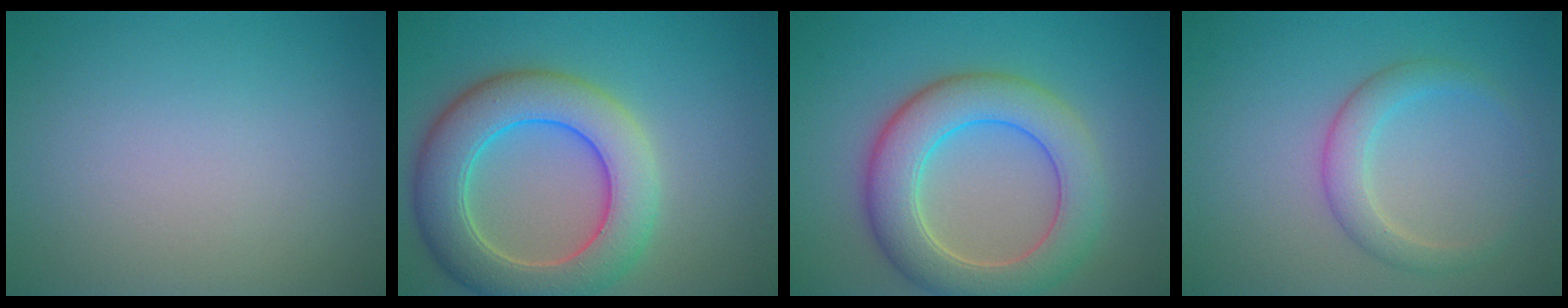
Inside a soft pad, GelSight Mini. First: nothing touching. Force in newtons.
{"total": 8.5, "press": 8.4, "slide": 0.5}
{"total": 7.3, "press": 7.3, "slide": 0.3}
{"total": 2.6, "press": 2.6, "slide": 0.1}